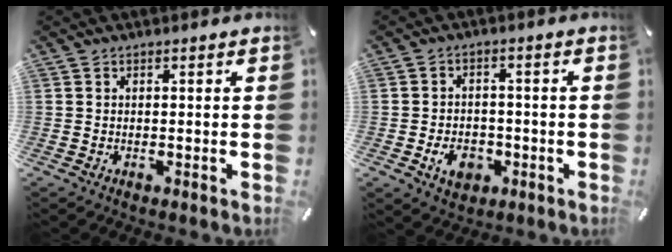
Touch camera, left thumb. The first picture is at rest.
{"total": 6.6, "force": [-2.5, 5.0, 3.6], "torque": [-0.068, 0.008, -0.045]}